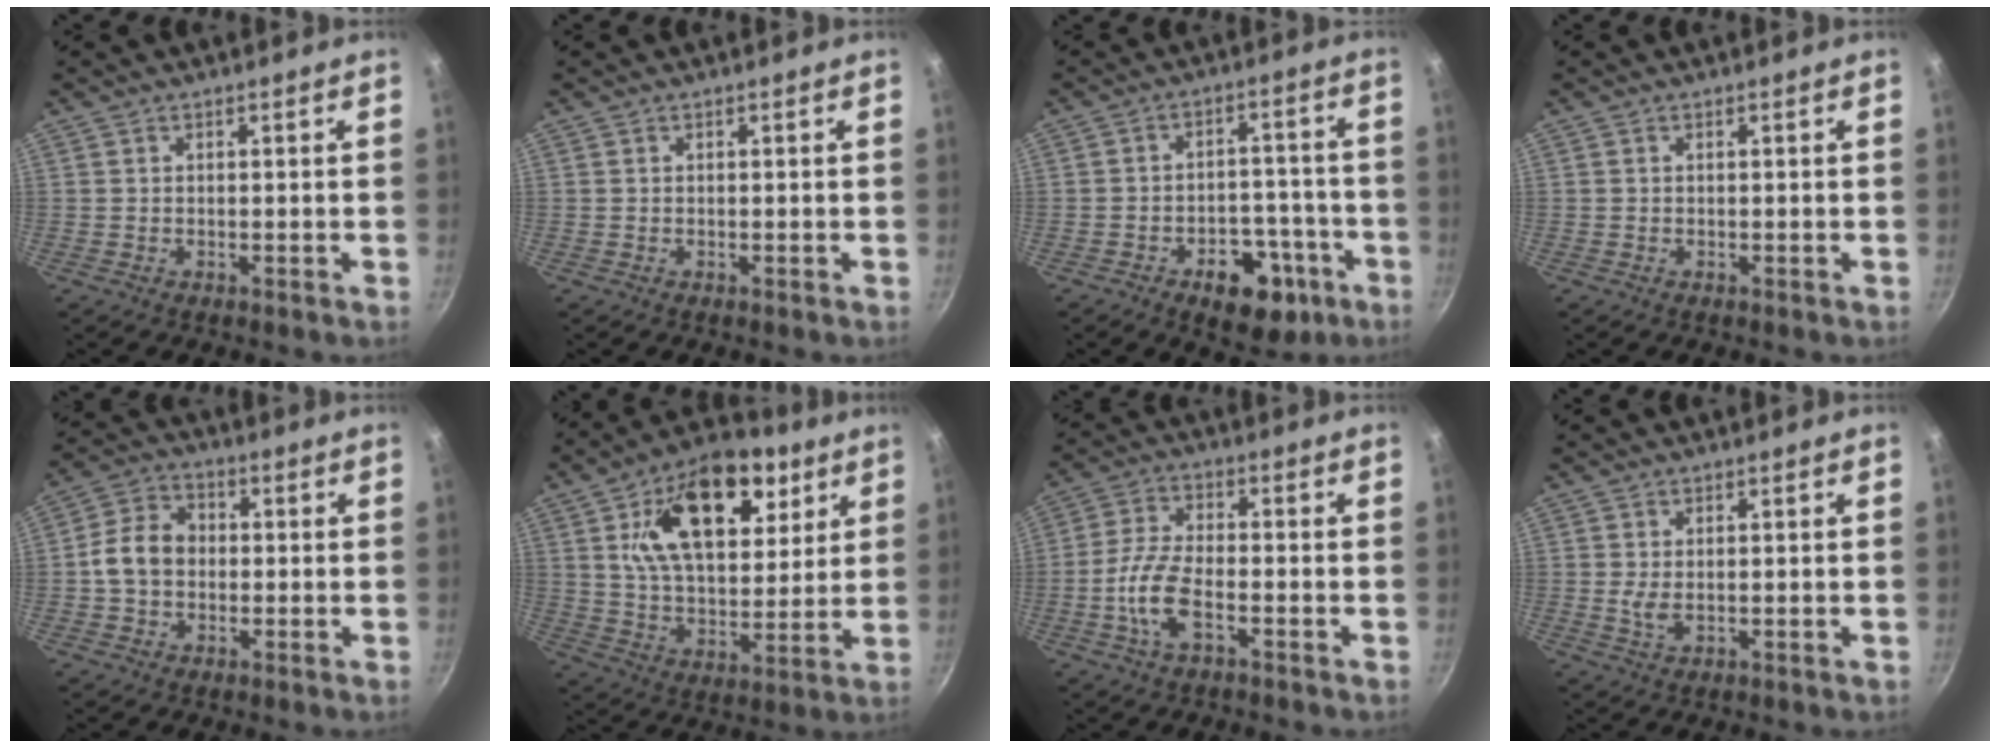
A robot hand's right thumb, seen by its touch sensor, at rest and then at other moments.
{"total": 0.0}
{"total": 11.6, "force": [-6.0, 6.8, 7.3], "torque": [-0.064, 0.046, -0.078]}
{"total": 0.0}
{"total": 8.4, "force": [-0.5, 6.7, 5.1], "torque": [-0.083, 0.027, -0.019]}
{"total": 22.1, "force": [8.7, 12.4, 16.1], "torque": [-0.223, -0.016, 0.142]}
{"total": 8.5, "force": [-3.0, 3.8, 7.0], "torque": [-0.149, 0.022, -0.059]}
{"total": 2.0, "force": [0.1, 1.0, 1.8], "torque": [-0.041, -0.006, 0.008]}